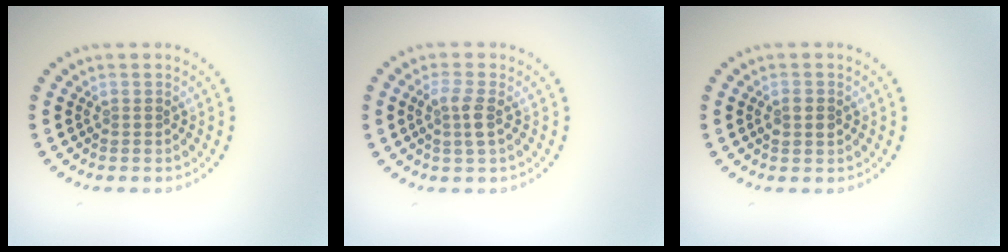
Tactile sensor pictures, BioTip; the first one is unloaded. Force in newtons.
{"total": 1.9, "press": 1.8, "slide": 0.7}
{"total": 1.4, "press": 1.4, "slide": 0.1}